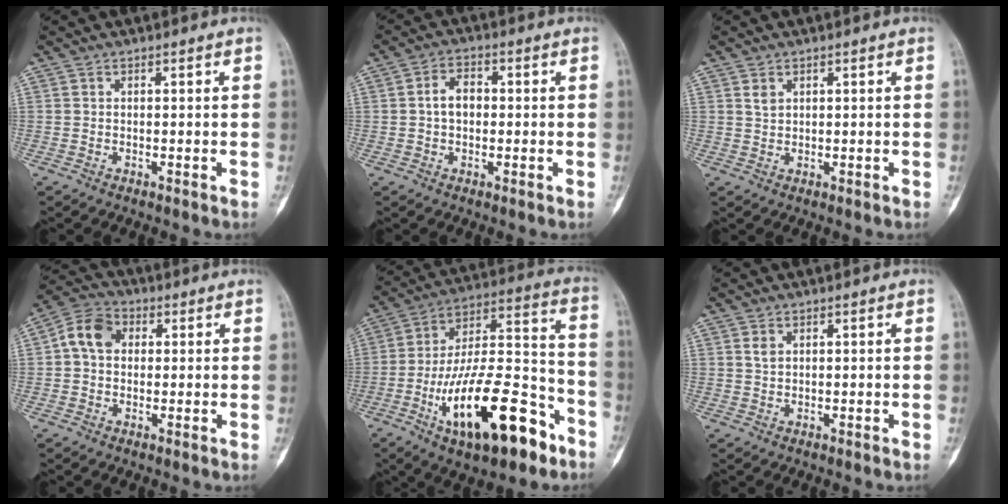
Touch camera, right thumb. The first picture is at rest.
{"total": 4.8, "force": [0.1, 3.3, 3.5], "torque": [-0.056, 0.016, -0.003]}
{"total": 1.8, "force": [0.9, 1.2, 0.9], "torque": [-0.013, -0.002, 0.021]}
{"total": 7.4, "force": [1.2, 5.7, 4.6], "torque": [-0.073, 0.020, 0.011]}
{"total": 25.3, "force": [-11.9, 9.7, 20.1], "torque": [-0.333, 0.069, -0.188]}
{"total": 1.6, "force": [0.7, 1.0, 0.9], "torque": [-0.016, 0.001, 0.017]}